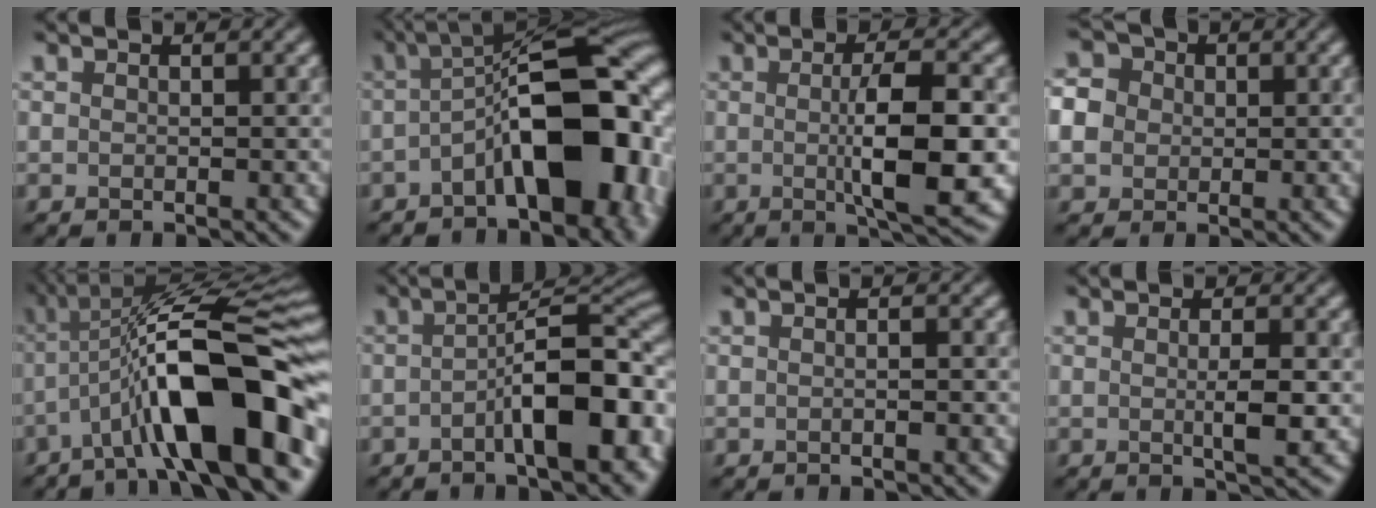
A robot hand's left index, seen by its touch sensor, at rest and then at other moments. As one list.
[{"total": 11.5, "force": [-2.8, 4.6, 10.2], "torque": [-0.143, 0.017, -0.051]}, {"total": 7.3, "force": [-0.4, 1.6, 7.1], "torque": [-0.112, -0.003, -0.004]}, {"total": 4.7, "force": [0.3, 4.3, 2.0], "torque": [-0.042, 0.023, -0.005]}, {"total": 13.7, "force": [-4.3, 3.5, 12.5], "torque": [-0.197, 0.018, -0.072]}, {"total": 9.4, "force": [-3.0, 3.3, 8.3], "torque": [-0.109, 0.017, -0.053]}, {"total": 1.6, "force": [0.0, 0.7, 1.5], "torque": [0.003, -0.004, -0.014]}, {"total": 2.6, "force": [-0.1, 0.3, 2.6], "torque": [-0.043, -0.004, -0.002]}]